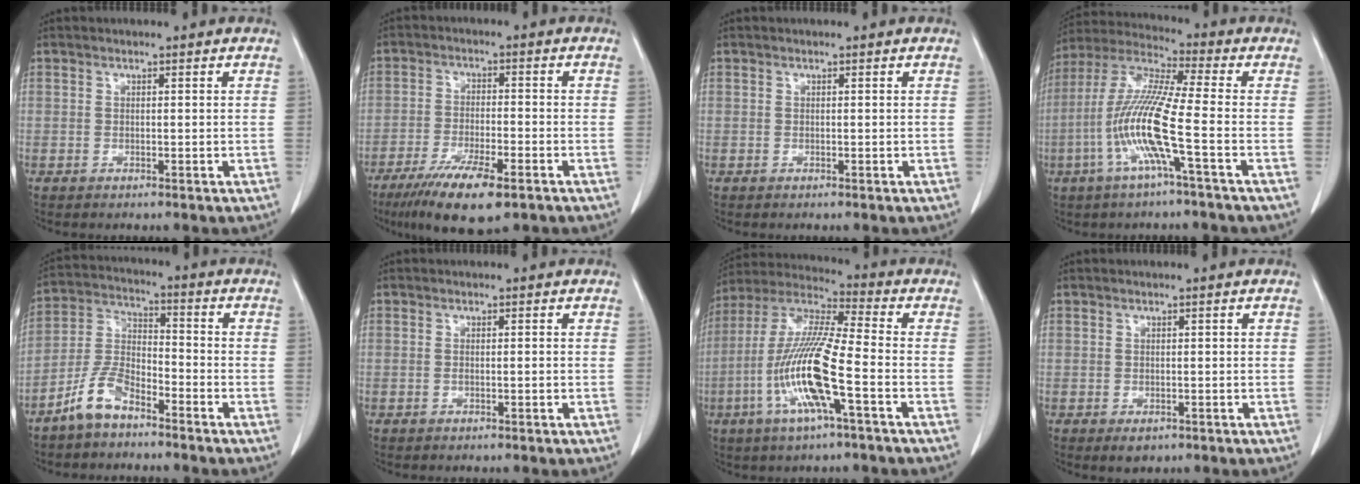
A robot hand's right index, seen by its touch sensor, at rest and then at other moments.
{"total": 10.8, "force": [-6.9, 2.1, 8.0], "torque": [-0.139, -0.022, -0.112]}
{"total": 0.0}
{"total": 12.3, "force": [-3.7, -0.5, 11.7], "torque": [-0.251, -0.002, -0.083]}
{"total": 8.0, "force": [-5.8, 3.1, 4.5], "torque": [-0.106, 0.004, -0.121]}
{"total": 0.8, "force": [-0.2, 0.2, 0.8], "torque": [-0.016, 0.000, 0.000]}
{"total": 15.0, "force": [-4.5, 1.0, 14.3], "torque": [-0.301, -0.007, -0.092]}
{"total": 2.1, "force": [-1.1, 1.3, 1.1], "torque": [-0.010, -0.001, -0.007]}